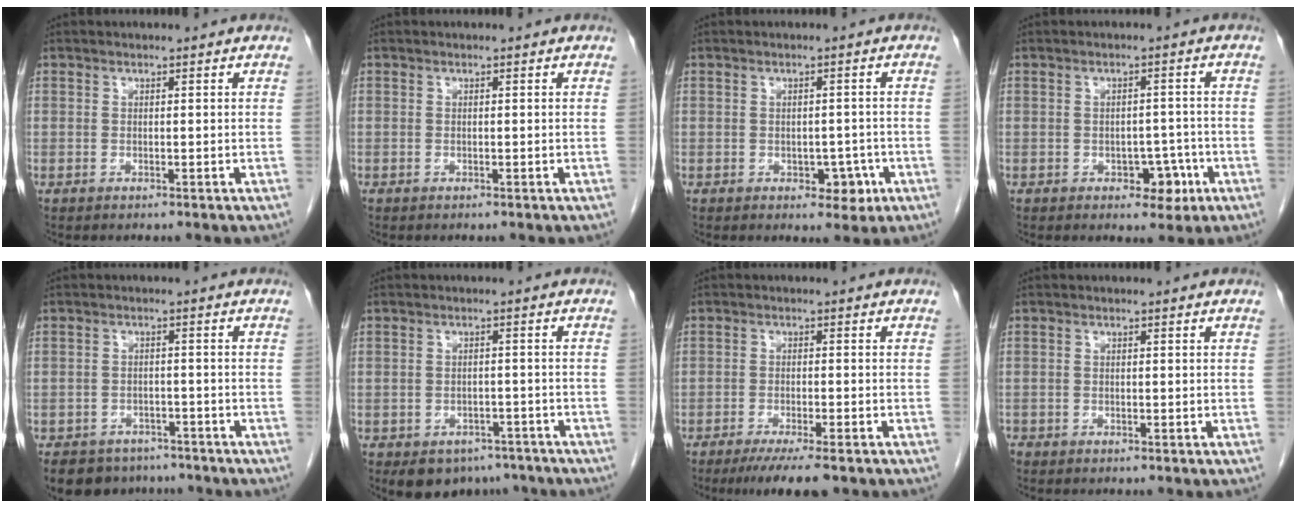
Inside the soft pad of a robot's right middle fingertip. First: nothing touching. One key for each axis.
{"total": 0.0}
{"total": 3.3, "fx": -1.2, "fy": 2.1, "fz": 2.3, "tx": -0.020, "ty": 0.004, "tz": -0.009}
{"total": 4.0, "fx": -1.8, "fy": 2.4, "fz": 2.6, "tx": -0.024, "ty": 0.007, "tz": -0.018}
{"total": 9.4, "fx": -7.6, "fy": 5.3, "fz": 2.0, "tx": -0.028, "ty": 0.004, "tz": -0.099}
{"total": 7.2, "fx": -5.3, "fy": 4.6, "fz": 1.9, "tx": -0.018, "ty": 0.011, "tz": -0.068}
{"total": 7.7, "fx": -5.8, "fy": 0.9, "fz": 5.0, "tx": -0.069, "ty": -0.015, "tz": -0.087}
{"total": 1.1, "fx": -0.8, "fy": 0.6, "fz": 0.2, "tx": -0.010, "ty": 0.000, "tz": -0.016}